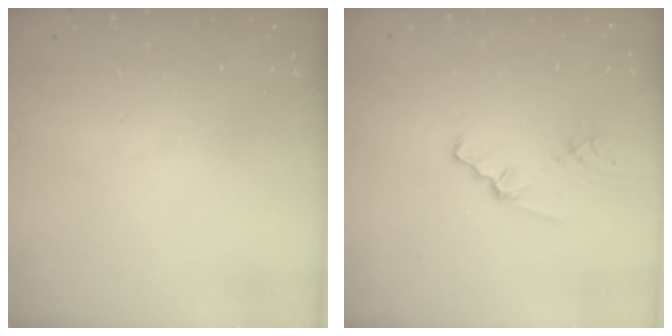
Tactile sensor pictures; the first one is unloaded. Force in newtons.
{"total": 1.8, "press": 1.8, "slide": 0.2}